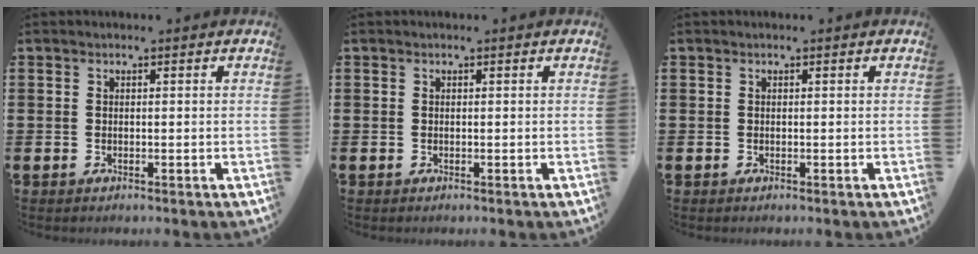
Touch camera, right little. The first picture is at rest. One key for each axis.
{"total": 0.0}
{"total": 0.0}